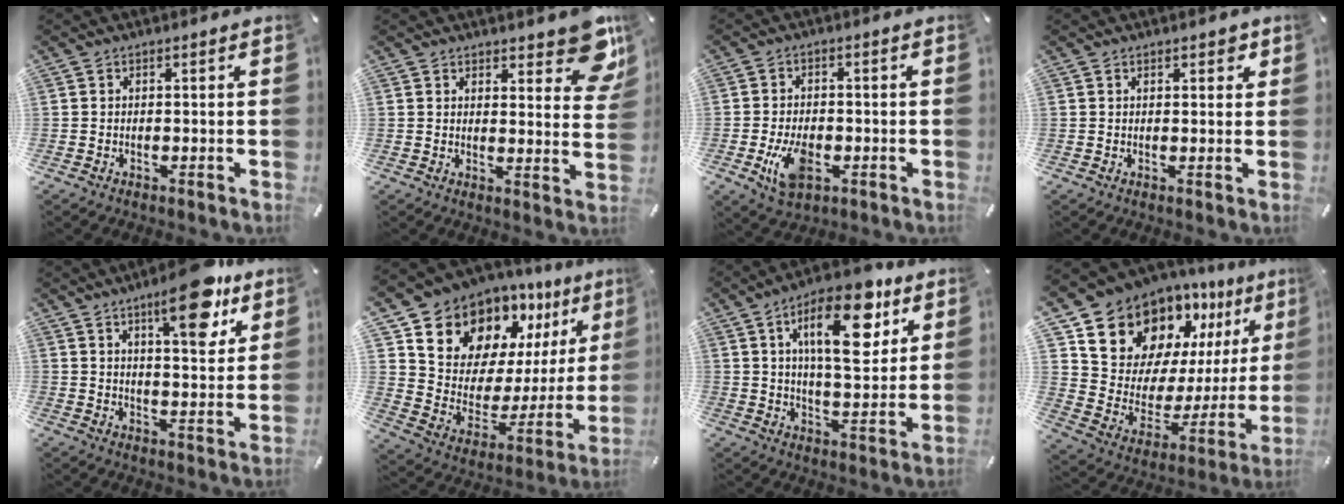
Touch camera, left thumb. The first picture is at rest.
{"total": 9.9, "force": [6.7, 4.4, 5.9], "torque": [-0.057, -0.047, 0.115]}
{"total": 8.2, "force": [-2.4, 5.1, 6.0], "torque": [-0.117, -0.001, -0.047]}
{"total": 1.7, "force": [1.0, 1.0, 0.9], "torque": [-0.010, 0.001, 0.016]}
{"total": 15.5, "force": [9.6, 5.2, 11.0], "torque": [-0.151, -0.051, 0.152]}
{"total": 13.1, "force": [11.1, 6.8, 1.1], "torque": [-0.030, -0.123, 0.194]}
{"total": 18.2, "force": [8.6, 8.1, 13.9], "torque": [-0.209, -0.020, 0.134]}
{"total": 15.6, "force": [12.9, 8.5, 2.5], "torque": [-0.042, -0.129, 0.228]}